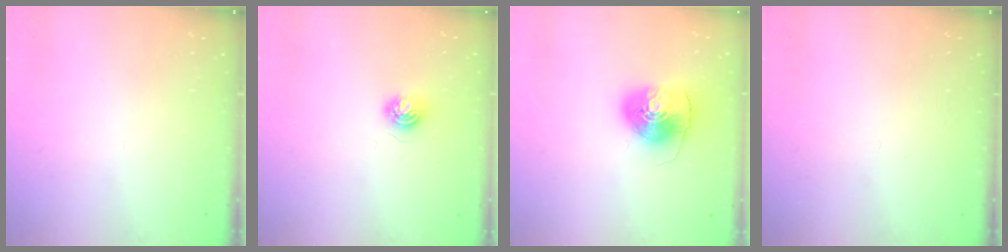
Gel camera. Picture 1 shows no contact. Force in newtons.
{"total": 4.5, "press": 4.5, "slide": 0.6}
{"total": 8.6, "press": 8.5, "slide": 1.1}
{"total": 0.0}